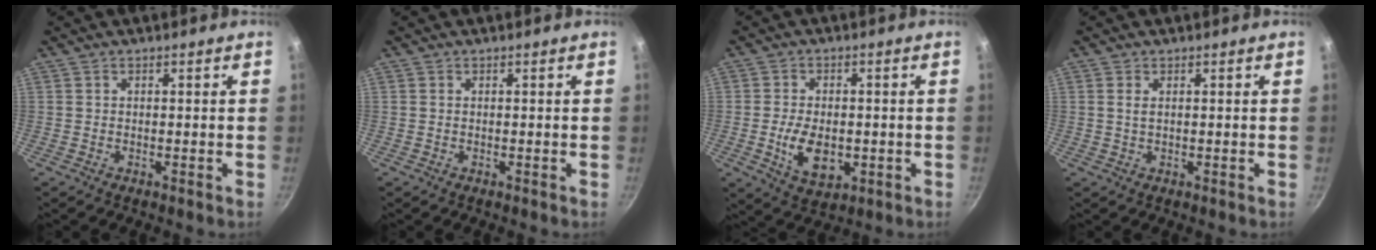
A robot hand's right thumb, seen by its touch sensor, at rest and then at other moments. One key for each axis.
{"total": 0.0}
{"total": 9.0, "fx": -1.6, "fy": 5.6, "fz": 6.8, "tx": -0.107, "ty": -0.002, "tz": -0.018}
{"total": 1.4, "fx": 0.4, "fy": 0.7, "fz": 1.2, "tx": -0.023, "ty": 0.000, "tz": 0.007}